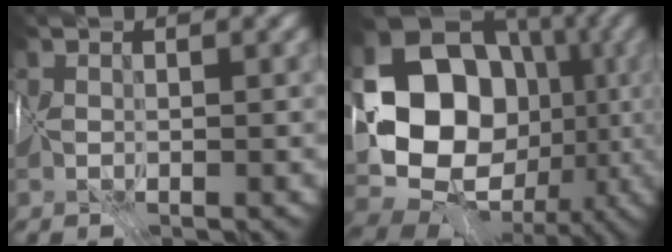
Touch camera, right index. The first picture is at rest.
{"total": 14.1, "force": [-0.2, 11.3, 8.5], "torque": [-0.135, -0.019, -0.005]}